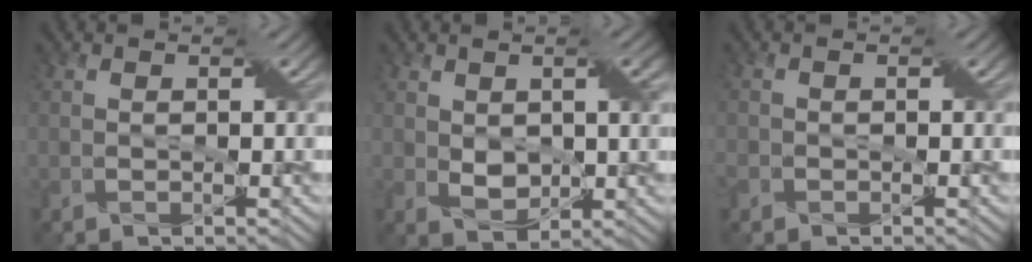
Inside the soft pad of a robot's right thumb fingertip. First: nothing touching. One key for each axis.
{"total": 3.6, "fx": 0.7, "fy": 2.3, "fz": 2.7, "tx": -0.052, "ty": -0.002, "tz": 0.018}
{"total": 1.3, "fx": -0.8, "fy": 1.1, "fz": 0.1, "tx": -0.009, "ty": 0.000, "tz": -0.015}